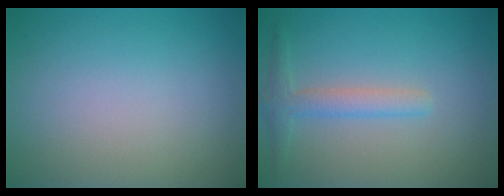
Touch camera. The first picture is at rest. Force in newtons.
{"total": 2.2, "press": 2.2, "slide": 0.1}